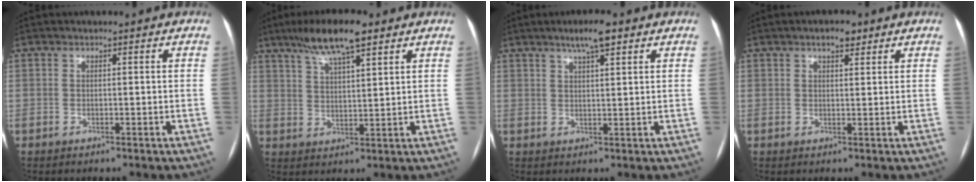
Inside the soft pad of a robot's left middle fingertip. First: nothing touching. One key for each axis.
{"total": 9.2, "fx": 6.3, "fy": 1.4, "fz": 6.6, "tx": -0.123, "ty": 0.014, "tz": 0.111}
{"total": 4.6, "fx": 3.0, "fy": 0.6, "fz": 3.4, "tx": -0.062, "ty": 0.007, "tz": 0.050}
{"total": 2.8, "fx": 1.9, "fy": 1.1, "fz": 1.8, "tx": -0.031, "ty": 0.005, "tz": 0.028}